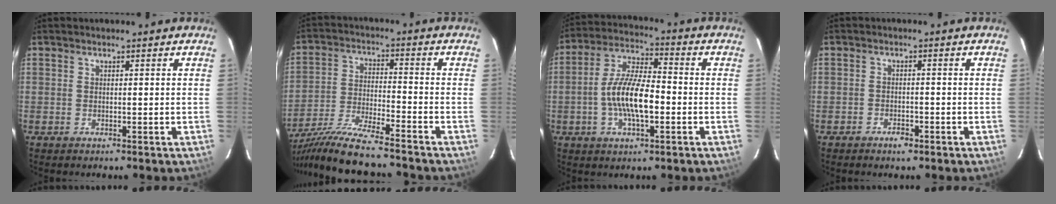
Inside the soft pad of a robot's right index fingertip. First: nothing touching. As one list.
[{"total": 14.9, "force": [-13.2, 0.2, 6.8], "torque": [-0.146, -0.026, -0.237]}, {"total": 11.7, "force": [-2.5, 4.1, 10.7], "torque": [-0.214, 0.007, -0.048]}, {"total": 2.4, "force": [-1.8, 1.2, 1.0], "torque": [-0.027, 0.002, -0.030]}]